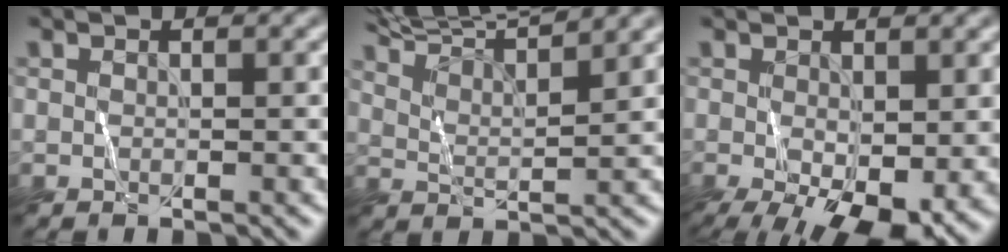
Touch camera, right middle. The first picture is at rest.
{"total": 8.8, "force": [7.9, 1.3, 3.8], "torque": [-0.069, 0.025, 0.094]}
{"total": 8.5, "force": [-2.9, 3.8, 7.0], "torque": [-0.128, -0.014, -0.033]}